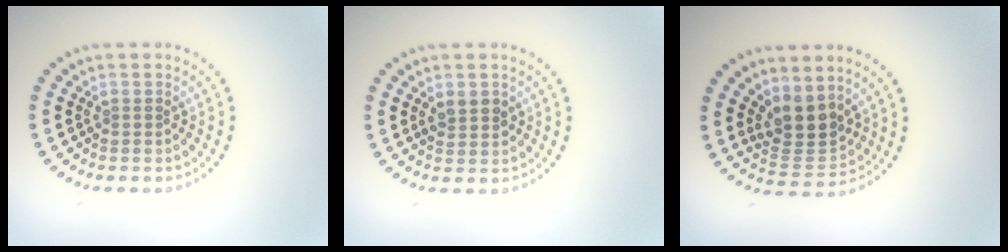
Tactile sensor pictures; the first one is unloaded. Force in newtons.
{"total": 1.7, "press": 1.6, "slide": 0.3}
{"total": 3.9, "press": 3.3, "slide": 2.1}